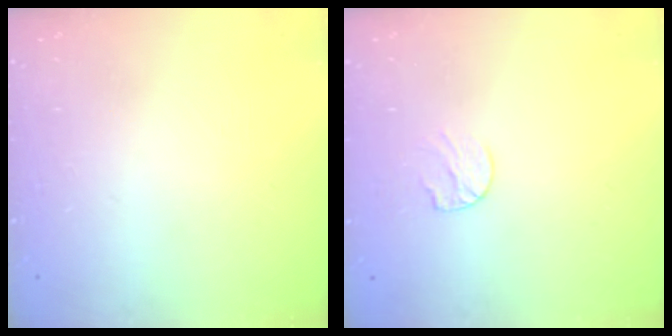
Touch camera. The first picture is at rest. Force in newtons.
{"total": 6.6, "press": 6.5, "slide": 0.7}